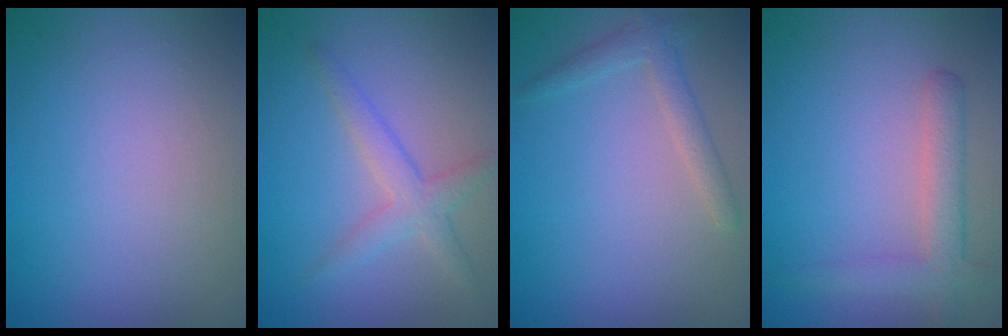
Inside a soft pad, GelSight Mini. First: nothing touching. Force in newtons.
{"total": 2.2, "press": 2.2, "slide": 0.2}
{"total": 1.9, "press": 1.9, "slide": 0.1}
{"total": 2.9, "press": 2.9, "slide": 0.2}